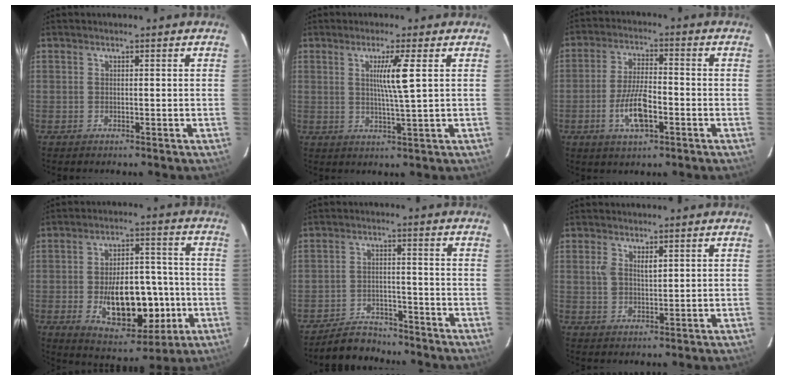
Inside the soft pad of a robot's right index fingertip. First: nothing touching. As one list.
[{"total": 5.1, "force": [1.3, -1.1, 4.8], "torque": [-0.090, -0.008, 0.024]}, {"total": 7.9, "force": [-2.8, 2.4, 7.0], "torque": [-0.141, 0.000, -0.051]}, {"total": 14.9, "force": [-3.3, 7.3, 12.6], "torque": [-0.196, 0.012, -0.038]}, {"total": 6.4, "force": [-6.1, 2.0, -0.3], "torque": [0.007, 0.008, -0.104]}, {"total": 3.6, "force": [1.5, 1.8, 2.8], "torque": [-0.058, 0.004, 0.030]}]